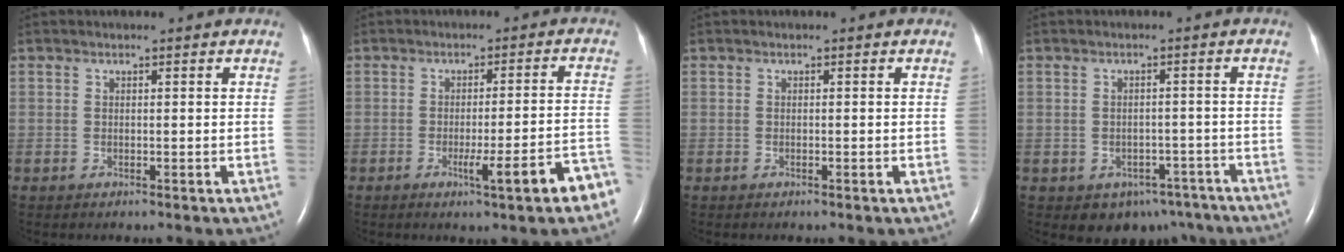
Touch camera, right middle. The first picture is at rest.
{"total": 8.6, "force": [-4.8, -0.2, 7.1], "torque": [-0.090, 0.000, -0.062]}
{"total": 0.0}
{"total": 7.4, "force": [-5.3, 4.8, 2.0], "torque": [-0.013, 0.020, -0.064]}